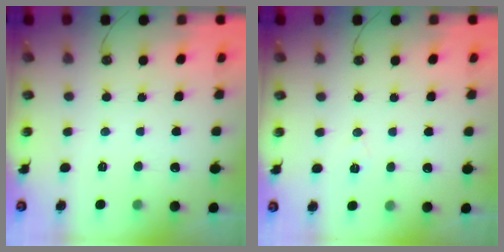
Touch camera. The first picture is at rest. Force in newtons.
{"total": 5.3, "press": 2.9, "slide": 4.5}